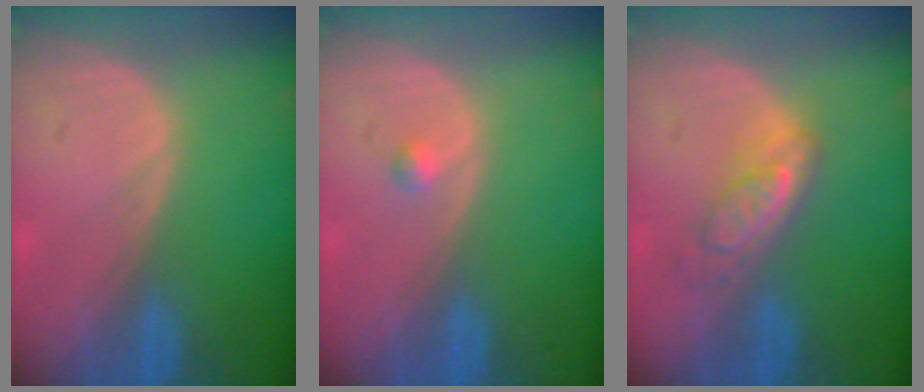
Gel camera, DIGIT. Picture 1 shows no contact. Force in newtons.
{"total": 0.8, "press": 0.8, "slide": 0.1}
{"total": 5.0, "press": 4.6, "slide": 2.0}